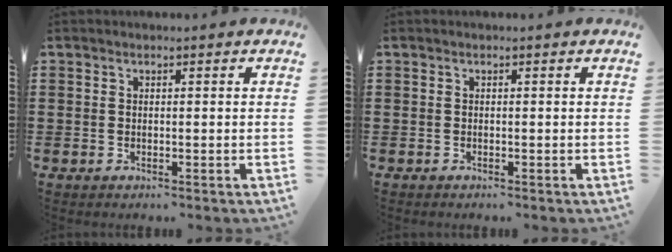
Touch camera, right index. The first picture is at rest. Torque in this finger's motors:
{"motor_torque": [0.14, -0.09, -0.01, 0.00]}